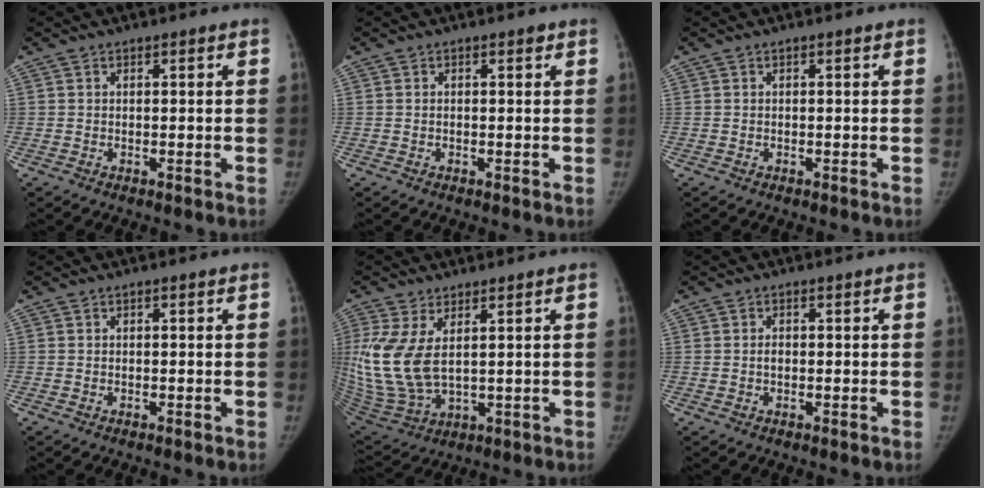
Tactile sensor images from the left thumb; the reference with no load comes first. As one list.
[{"total": 0.5, "force": [0.1, 0.2, 0.4], "torque": [-0.001, 0.001, 0.001]}, {"total": 0.0}, {"total": 0.0}, {"total": 13.8, "force": [3.0, 7.2, 11.4], "torque": [-0.255, -0.022, 0.081]}, {"total": 1.0, "force": [-0.2, 0.7, 0.7], "torque": [-0.009, 0.001, -0.003]}]